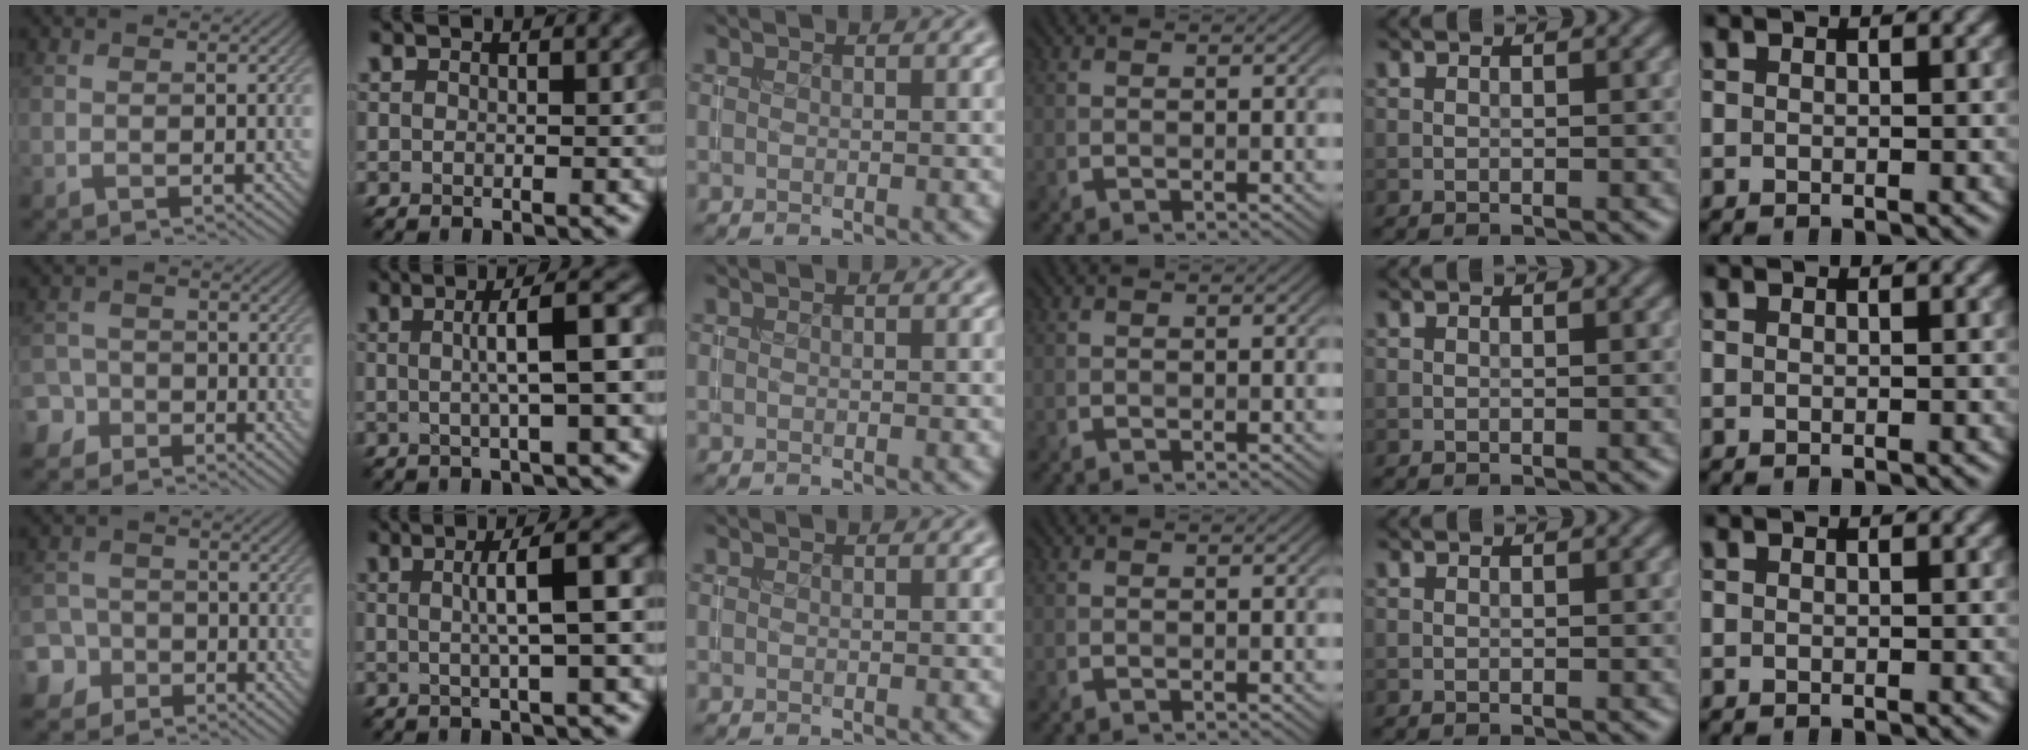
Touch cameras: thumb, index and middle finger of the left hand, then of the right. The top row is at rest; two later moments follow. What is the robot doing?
{"motion": "insert", "object": "coin"}